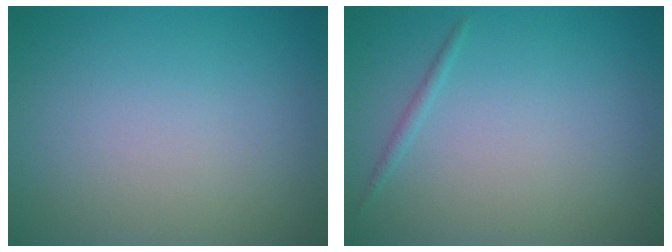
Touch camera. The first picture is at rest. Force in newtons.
{"total": 0.7, "press": 0.7, "slide": 0.0}